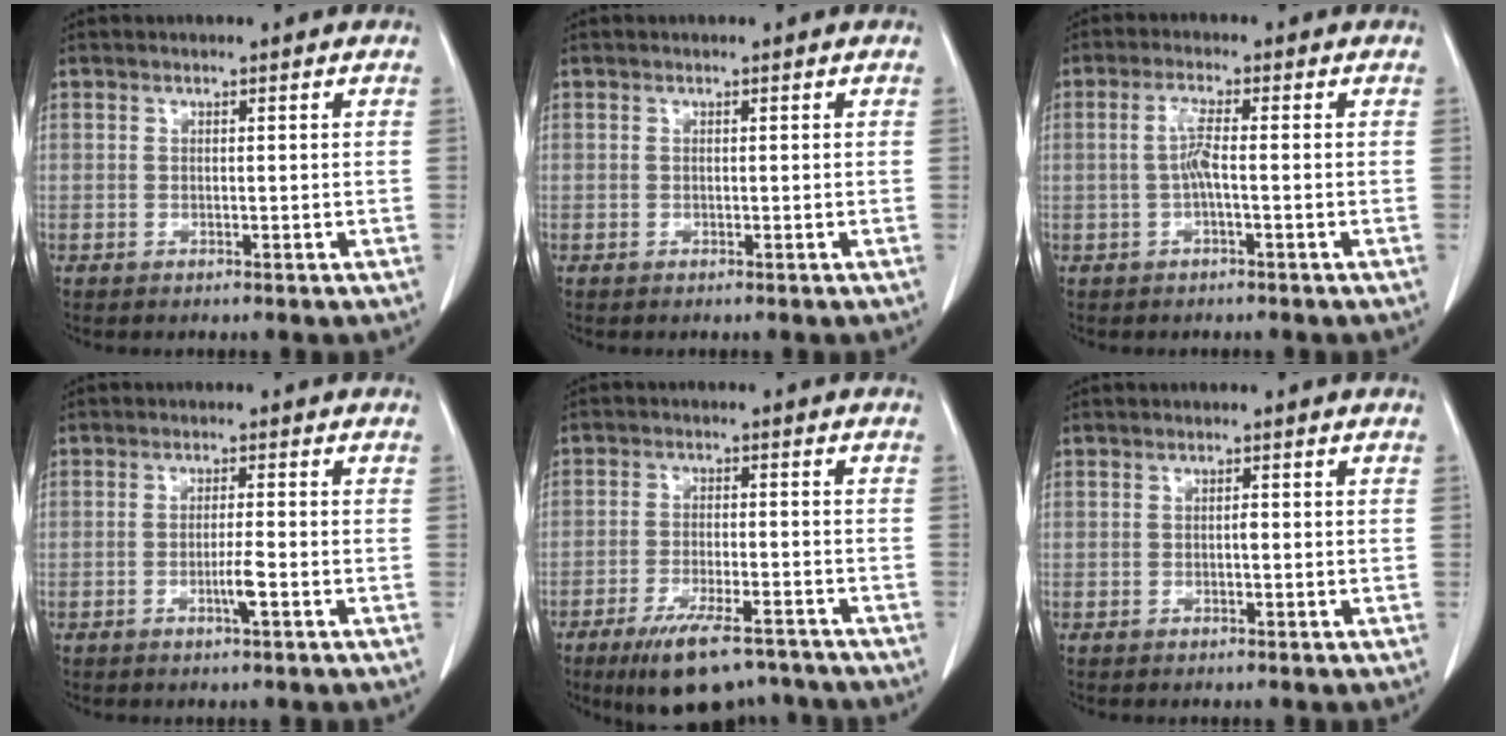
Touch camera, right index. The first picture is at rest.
{"total": 0.0}
{"total": 3.2, "force": [-0.4, 0.1, 3.2], "torque": [-0.066, 0.005, -0.007]}
{"total": 2.8, "force": [-1.1, -0.2, 2.6], "torque": [-0.050, -0.004, -0.021]}
{"total": 11.4, "force": [-9.0, 3.0, 6.2], "torque": [-0.102, -0.010, -0.141]}
{"total": 0.5, "force": [-0.1, 0.1, 0.5], "torque": [-0.009, 0.001, -0.002]}